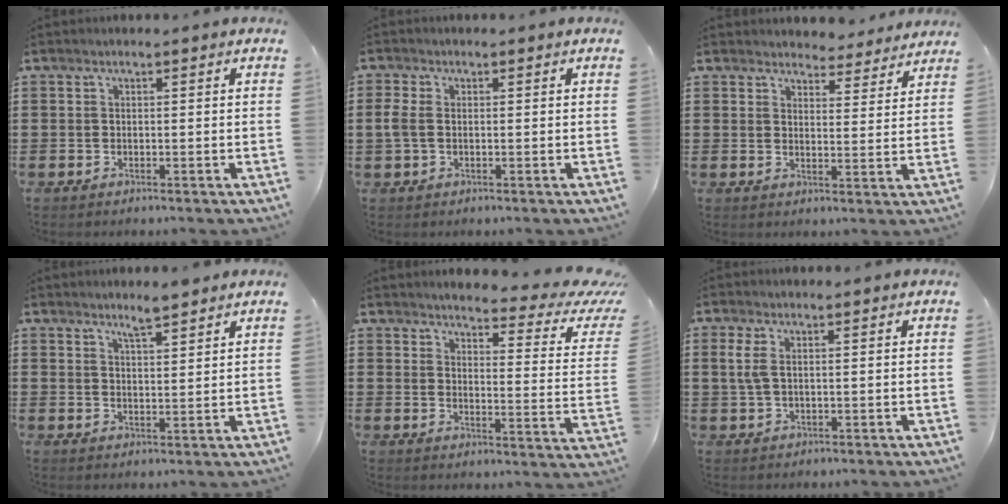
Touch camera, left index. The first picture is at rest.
{"total": 2.8, "force": [-0.1, 1.7, 2.2], "torque": [-0.069, -0.002, -0.009]}
{"total": 4.2, "force": [4.1, 0.5, 0.2], "torque": [-0.014, -0.022, 0.074]}
{"total": 3.5, "force": [3.1, 0.3, 1.8], "torque": [-0.031, -0.005, 0.053]}
{"total": 4.0, "force": [3.3, 0.4, 2.3], "torque": [-0.046, -0.033, 0.046]}
{"total": 2.5, "force": [0.5, 0.8, 2.4], "torque": [-0.064, -0.004, 0.003]}